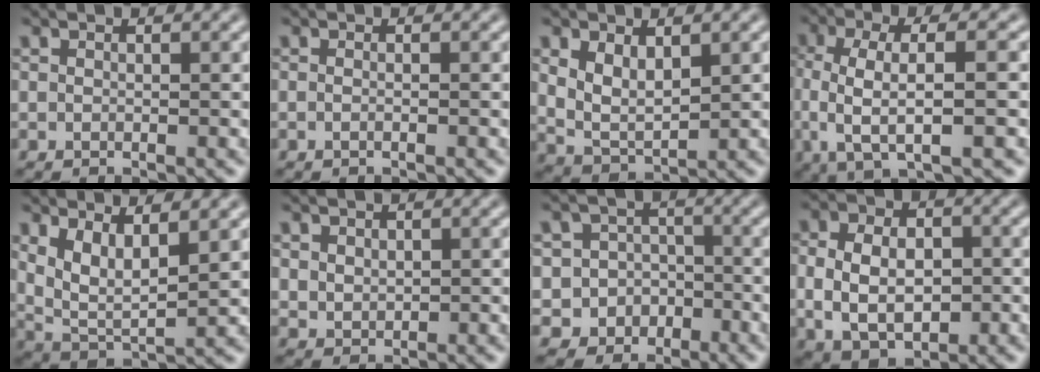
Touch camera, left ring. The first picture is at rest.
{"total": 0.9, "force": [-0.2, 0.4, 0.8], "torque": [-0.004, -0.012, -0.013]}
{"total": 3.9, "force": [1.1, 2.3, 2.9], "torque": [-0.065, -0.008, 0.027]}
{"total": 7.0, "force": [-0.5, 2.1, 6.7], "torque": [-0.113, 0.002, -0.015]}
{"total": 4.7, "force": [2.0, 1.9, 3.8], "torque": [-0.087, -0.016, 0.043]}
{"total": 1.5, "force": [0.5, 1.3, 0.7], "torque": [-0.014, -0.006, 0.016]}
{"total": 5.5, "force": [-2.4, 4.9, 0.7], "torque": [0.003, 0.000, -0.061]}
{"total": 7.6, "force": [-0.5, 5.4, 5.3], "torque": [-0.090, 0.003, -0.006]}